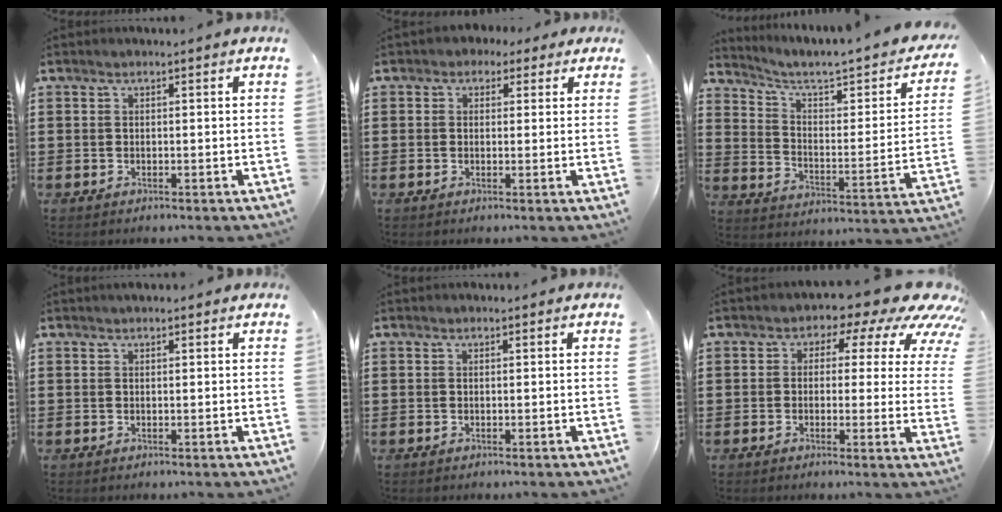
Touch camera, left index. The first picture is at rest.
{"total": 1.7, "force": [0.6, 1.5, 0.5], "torque": [-0.017, 0.010, 0.010]}
{"total": 4.2, "force": [2.9, 1.1, 2.7], "torque": [-0.073, -0.028, 0.039]}
{"total": 0.8, "force": [0.6, 0.3, 0.3], "torque": [-0.007, 0.005, 0.011]}
{"total": 0.0}
{"total": 6.4, "force": [3.9, 3.6, 3.6], "torque": [-0.062, -0.036, 0.057]}